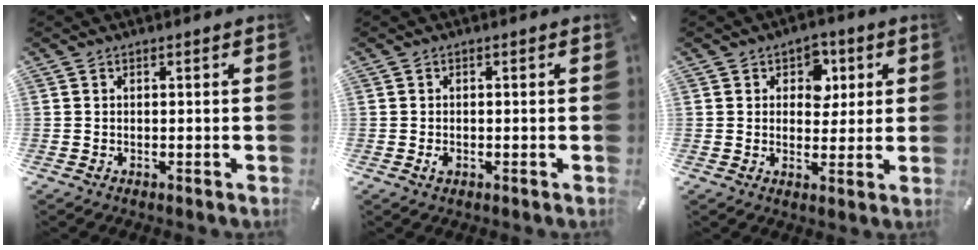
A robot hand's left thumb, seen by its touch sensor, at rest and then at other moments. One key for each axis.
{"total": 1.4, "fx": -0.5, "fy": 1.0, "fz": 0.9, "tx": -0.024, "ty": -0.001, "tz": -0.011}
{"total": 6.3, "fx": 1.8, "fy": 5.4, "fz": 2.6, "tx": -0.020, "ty": -0.003, "tz": 0.023}